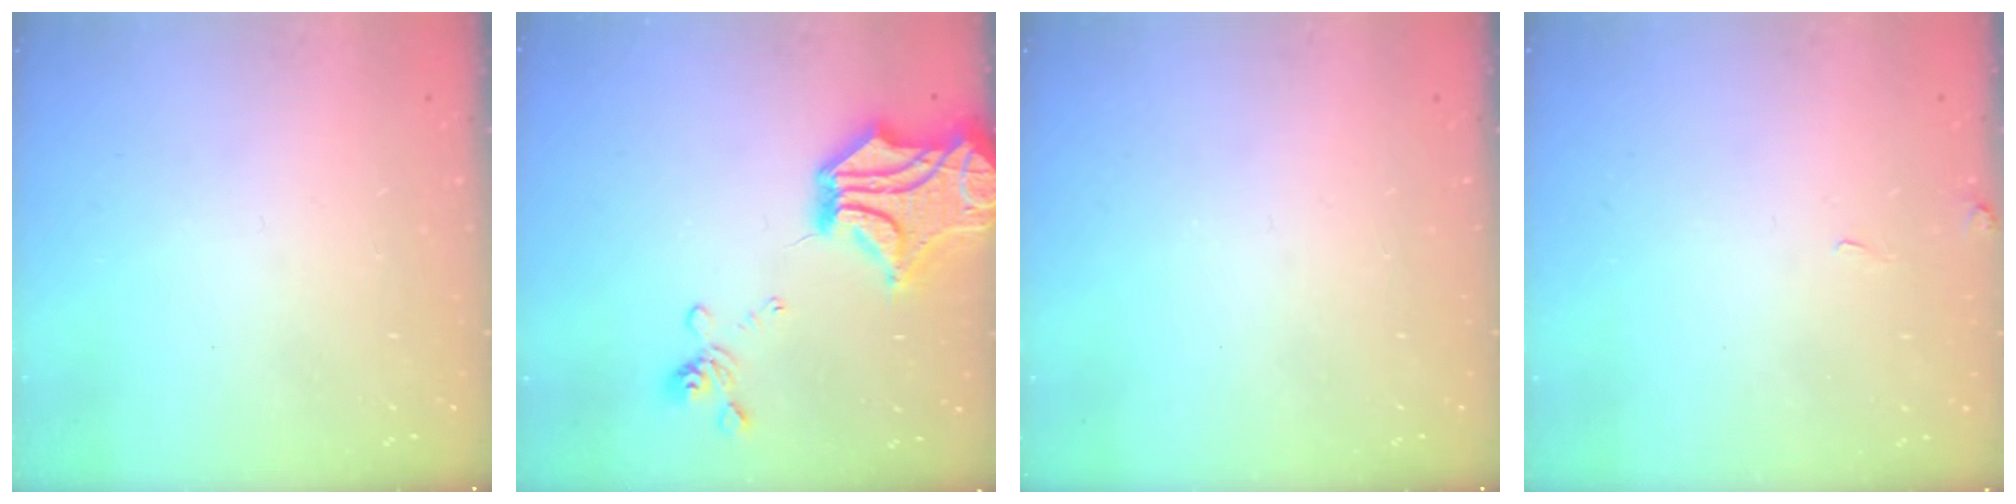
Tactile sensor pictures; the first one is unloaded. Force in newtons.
{"total": 9.7, "press": 9.3, "slide": 2.8}
{"total": 0.0}
{"total": 5.2, "press": 5.2, "slide": 0.4}